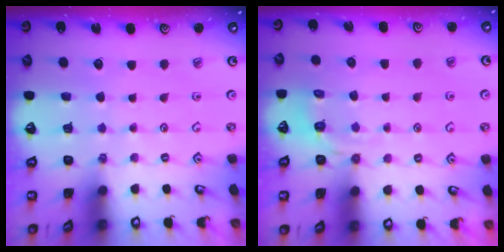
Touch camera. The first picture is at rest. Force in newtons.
{"total": 3.8, "press": 3.2, "slide": 2.1}